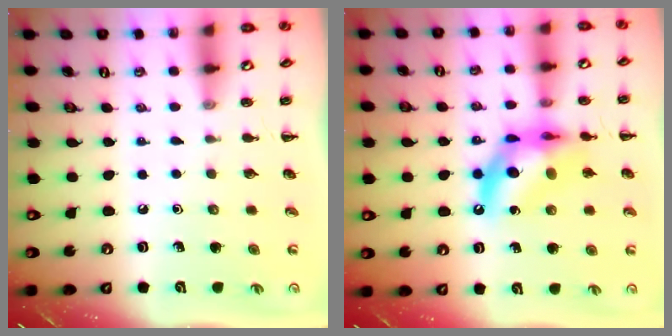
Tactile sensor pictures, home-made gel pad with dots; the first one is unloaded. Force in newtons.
{"total": 13.4, "press": 12.9, "slide": 3.4}